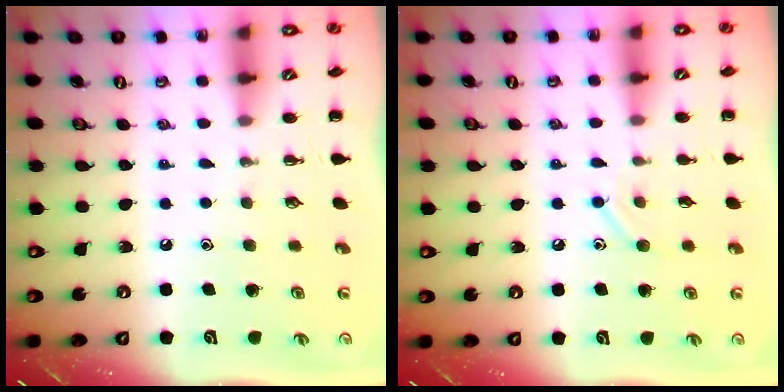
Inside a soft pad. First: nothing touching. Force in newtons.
{"total": 7.2, "press": 7.1, "slide": 1.5}